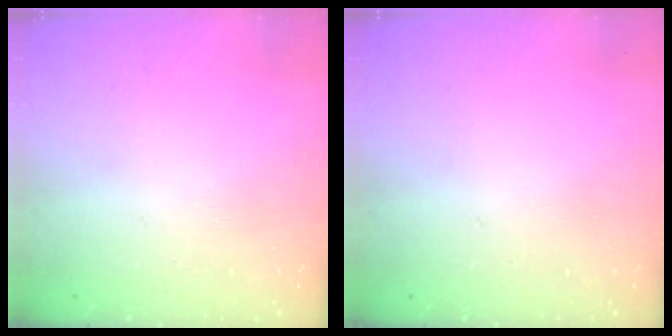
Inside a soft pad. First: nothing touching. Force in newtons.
{"total": 0.0}